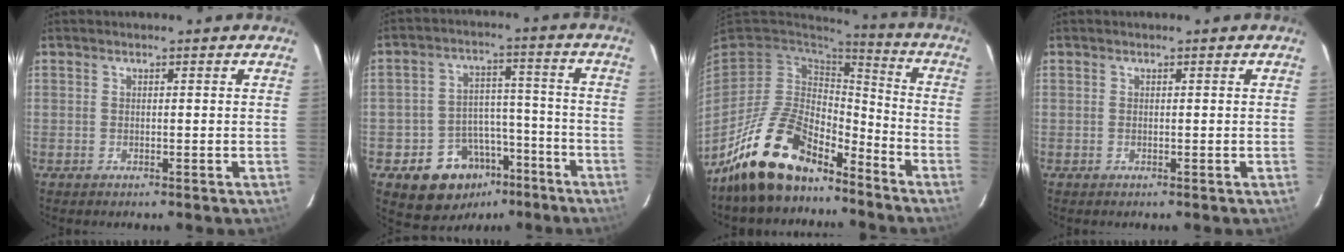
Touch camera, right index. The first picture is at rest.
{"total": 12.6, "force": [-7.6, 9.1, 4.4], "torque": [-0.094, 0.037, -0.092]}
{"total": 17.8, "force": [-13.4, 7.9, 8.7], "torque": [-0.187, 0.003, -0.225]}
{"total": 0.0}